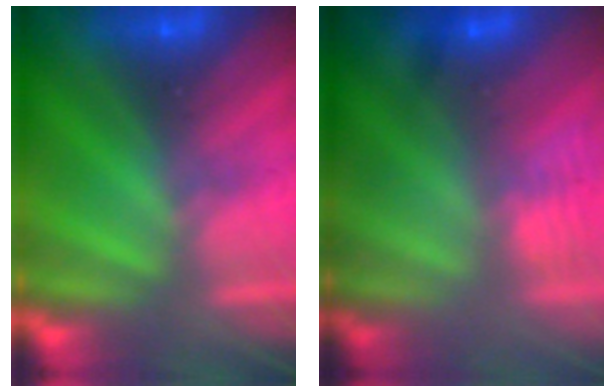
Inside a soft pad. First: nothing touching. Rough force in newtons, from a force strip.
{"total": 2.8}